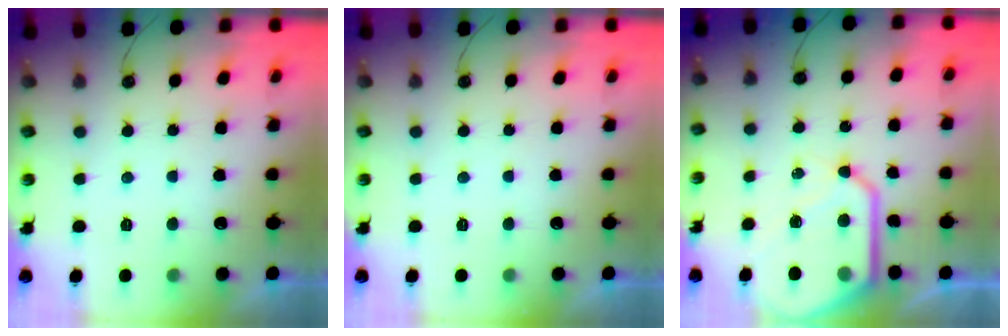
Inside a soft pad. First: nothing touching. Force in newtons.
{"total": 0.0}
{"total": 16.9, "press": 16.8, "slide": 1.6}